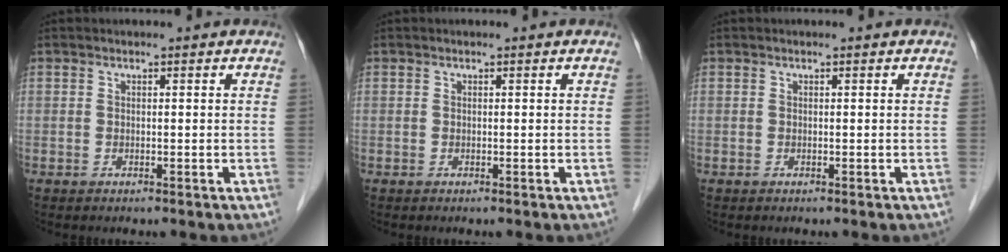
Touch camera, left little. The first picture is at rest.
{"total": 0.0}
{"total": 0.0}